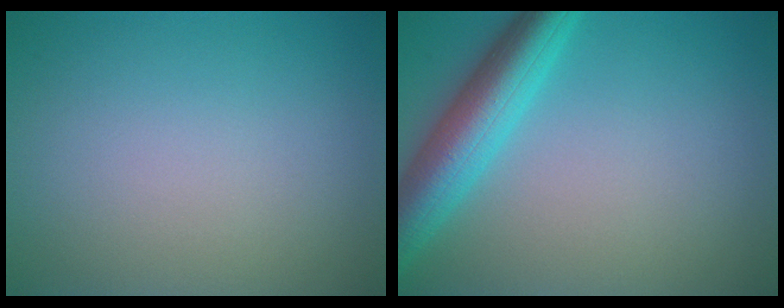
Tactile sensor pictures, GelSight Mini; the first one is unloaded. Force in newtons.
{"total": 6.1, "press": 6.1, "slide": 0.2}